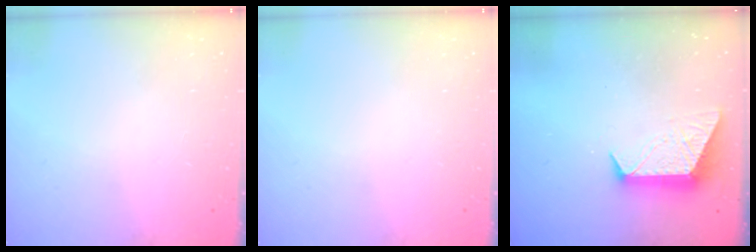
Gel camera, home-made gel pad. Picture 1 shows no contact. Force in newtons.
{"total": 0.0}
{"total": 11.0, "press": 11.0, "slide": 0.8}